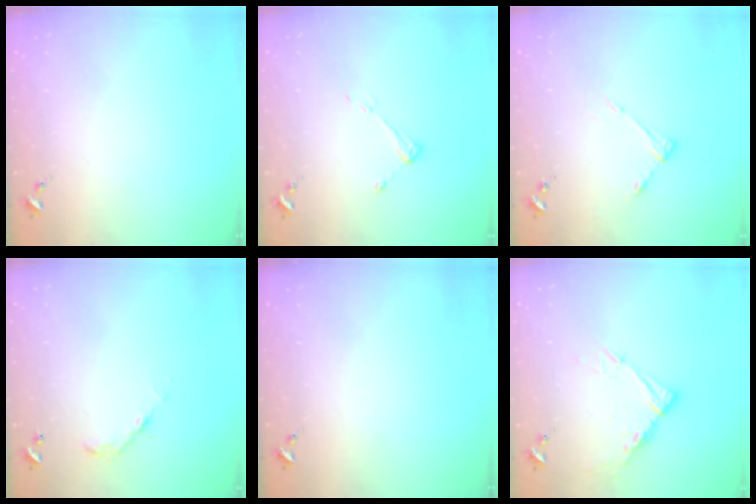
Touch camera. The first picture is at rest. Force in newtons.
{"total": 4.2, "press": 4.2, "slide": 0.6}
{"total": 6.4, "press": 6.4, "slide": 0.4}
{"total": 6.2, "press": 6.2, "slide": 0.4}
{"total": 0.0}
{"total": 10.5, "press": 10.4, "slide": 1.0}